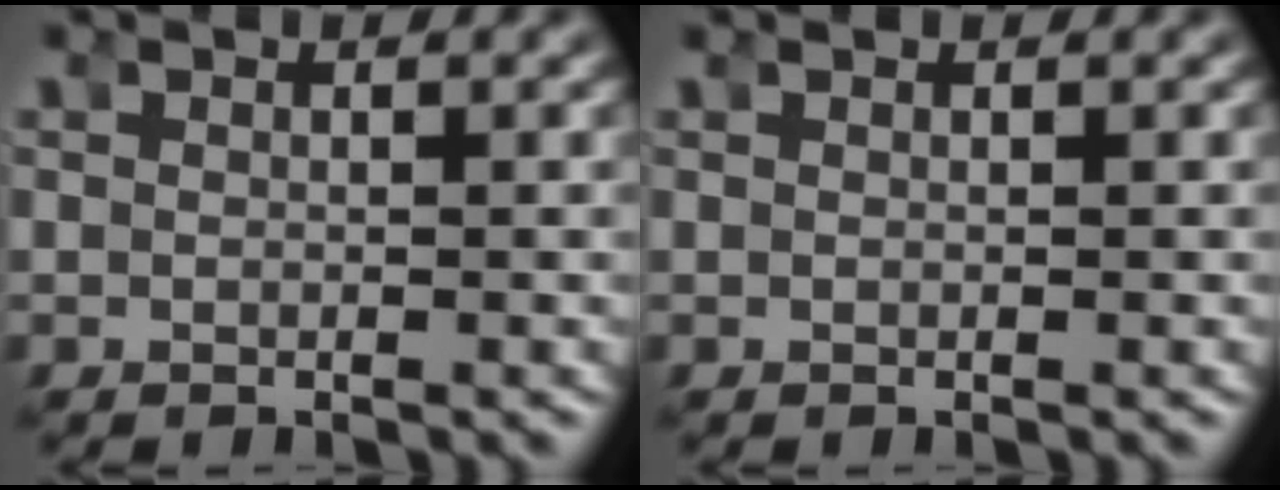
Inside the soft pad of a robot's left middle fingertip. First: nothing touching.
{"total": 0.0}